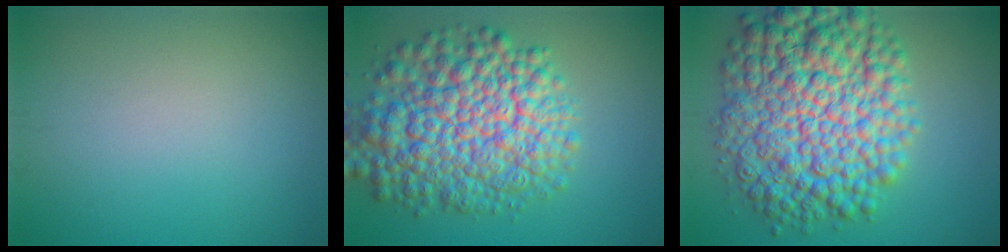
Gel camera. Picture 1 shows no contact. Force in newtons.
{"total": 11.1, "press": 11.1, "slide": 0.3}
{"total": 13.2, "press": 13.2, "slide": 0.2}